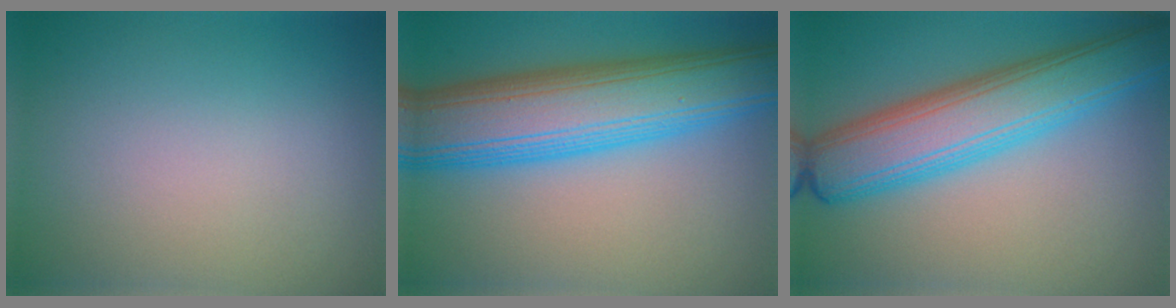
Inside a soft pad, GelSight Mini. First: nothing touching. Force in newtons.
{"total": 11.1, "press": 11.1, "slide": 0.1}
{"total": 8.3, "press": 8.3, "slide": 0.2}